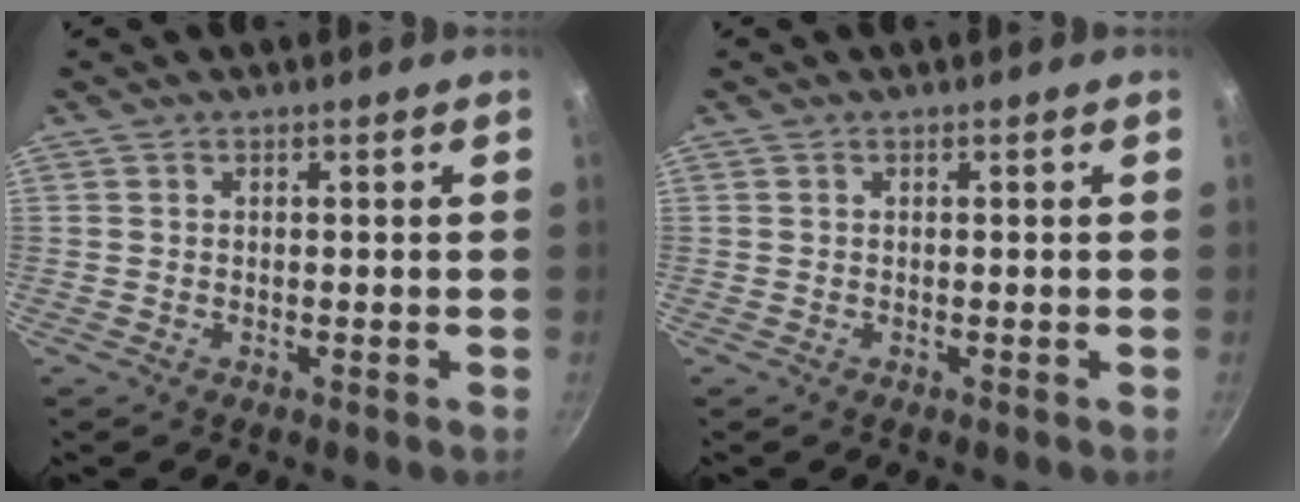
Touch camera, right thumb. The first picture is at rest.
{"total": 0.0}